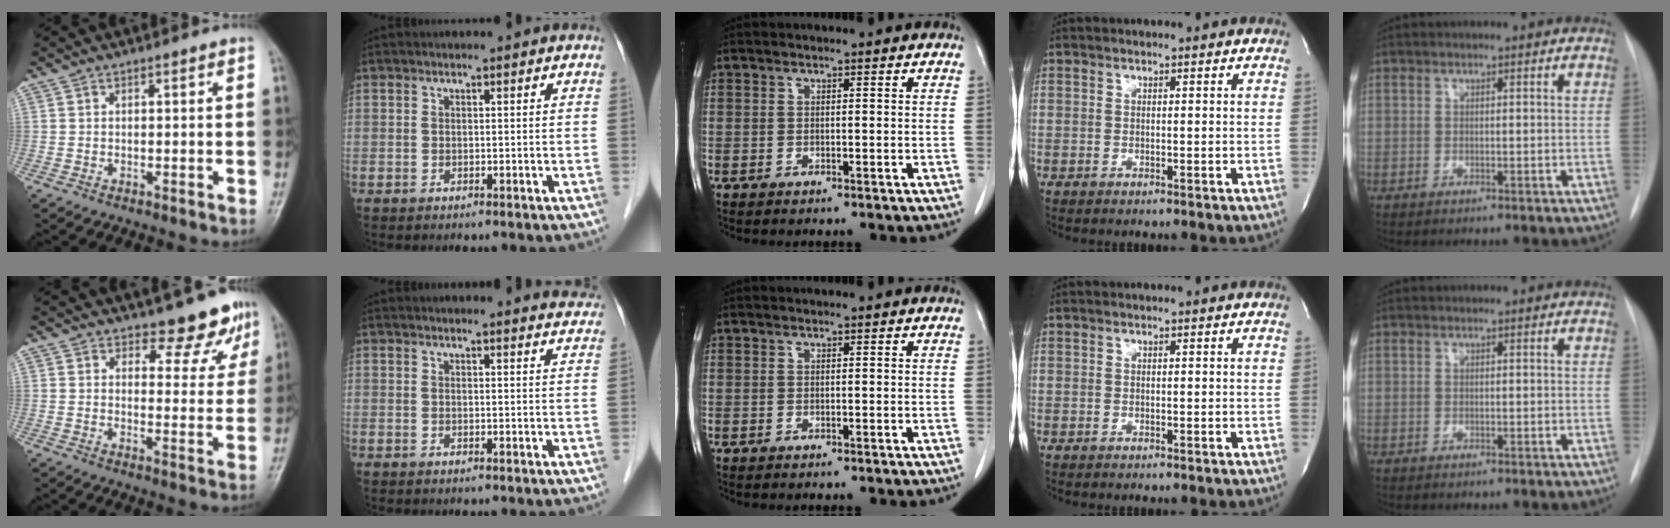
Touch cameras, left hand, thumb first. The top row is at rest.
{"thumb": {"total": 8.0, "force": [6.7, 3.3, 2.7], "torque": [0.002, -0.050, 0.079]}, "index": {"total": 7.8, "force": [7.7, 0.7, 1.0], "torque": [0.005, -0.012, 0.060]}}